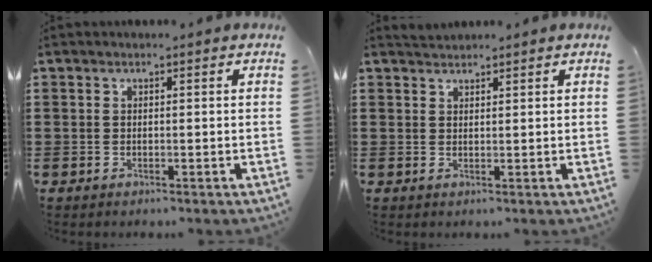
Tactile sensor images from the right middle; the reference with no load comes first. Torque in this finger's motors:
{"motor_torque": [0.00, 0.00, 0.00, -0.01]}